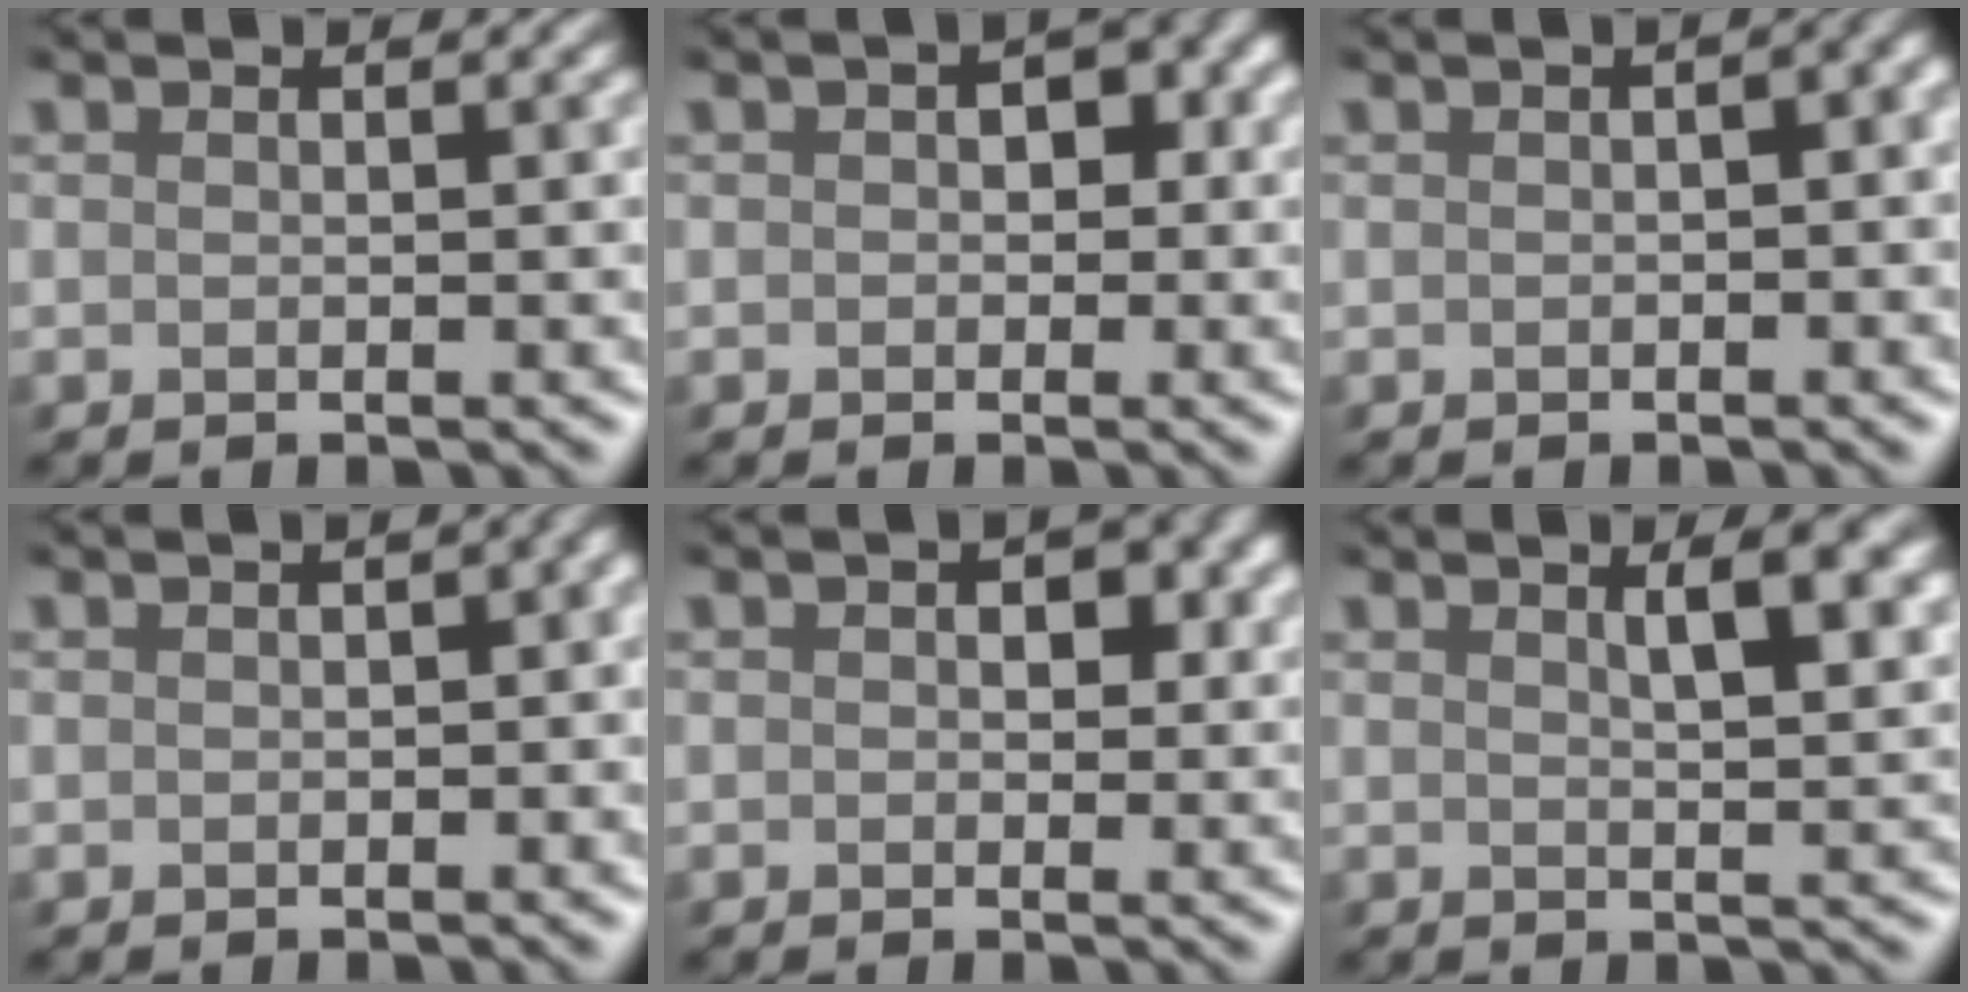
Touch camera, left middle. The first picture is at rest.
{"total": 1.9, "force": [-0.1, 1.6, 1.1], "torque": [0.010, 0.009, -0.011]}
{"total": 3.3, "force": [-0.6, 1.9, 2.6], "torque": [-0.016, 0.011, -0.013]}
{"total": 3.1, "force": [-0.5, 2.0, 2.3], "torque": [-0.004, 0.010, -0.012]}
{"total": 2.3, "force": [0.5, 1.8, 1.4], "torque": [0.002, 0.009, -0.002]}
{"total": 4.3, "force": [1.7, 1.3, 3.7], "torque": [-0.031, 0.019, 0.017]}